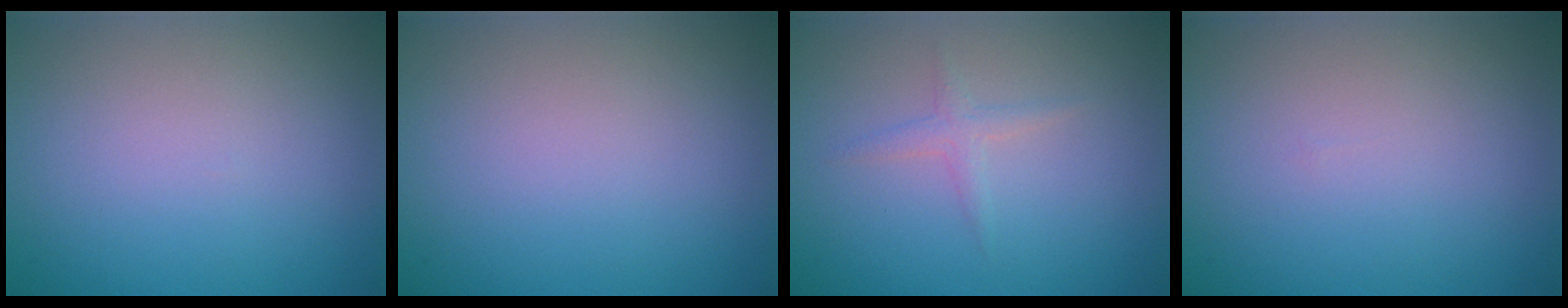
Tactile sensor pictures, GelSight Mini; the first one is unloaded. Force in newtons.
{"total": 0.0}
{"total": 1.2, "press": 1.2, "slide": 0.0}
{"total": 0.0}